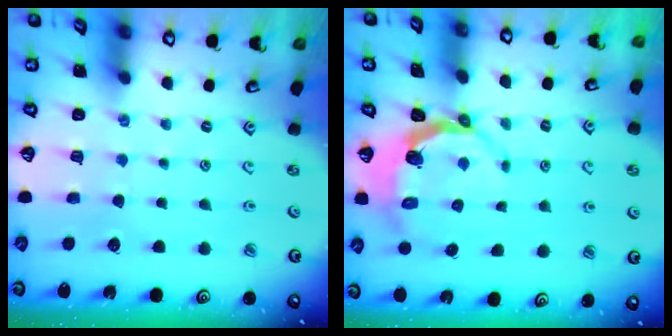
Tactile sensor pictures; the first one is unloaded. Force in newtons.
{"total": 4.5, "press": 3.2, "slide": 3.2}